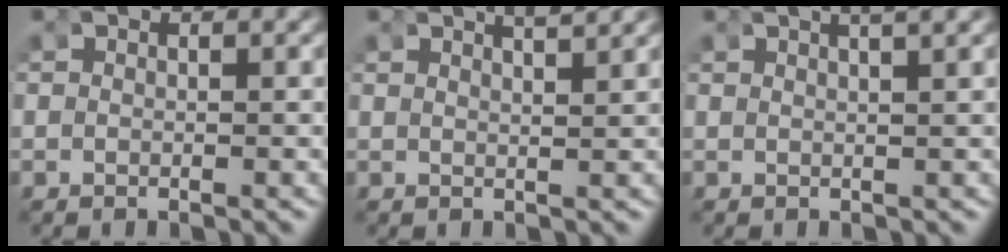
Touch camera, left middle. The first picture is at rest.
{"total": 2.9, "force": [2.4, -0.5, 1.6], "torque": [-0.019, -0.003, 0.046]}
{"total": 3.6, "force": [2.4, 0.1, 2.7], "torque": [-0.030, 0.011, 0.041]}